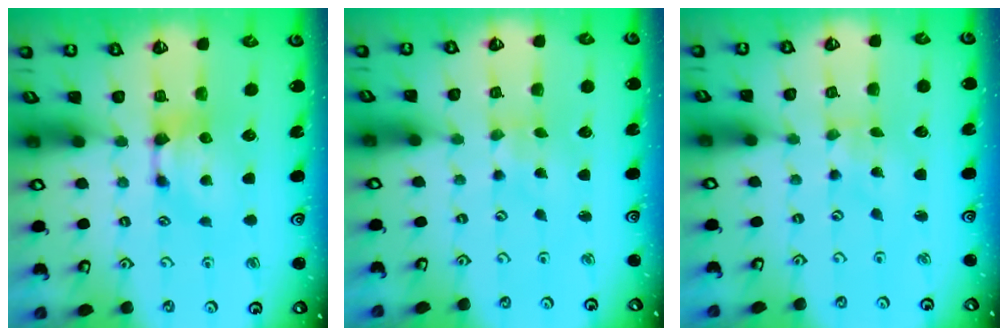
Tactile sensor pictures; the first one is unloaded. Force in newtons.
{"total": 4.6, "press": 4.5, "slide": 0.7}
{"total": 5.5, "press": 5.5, "slide": 0.5}